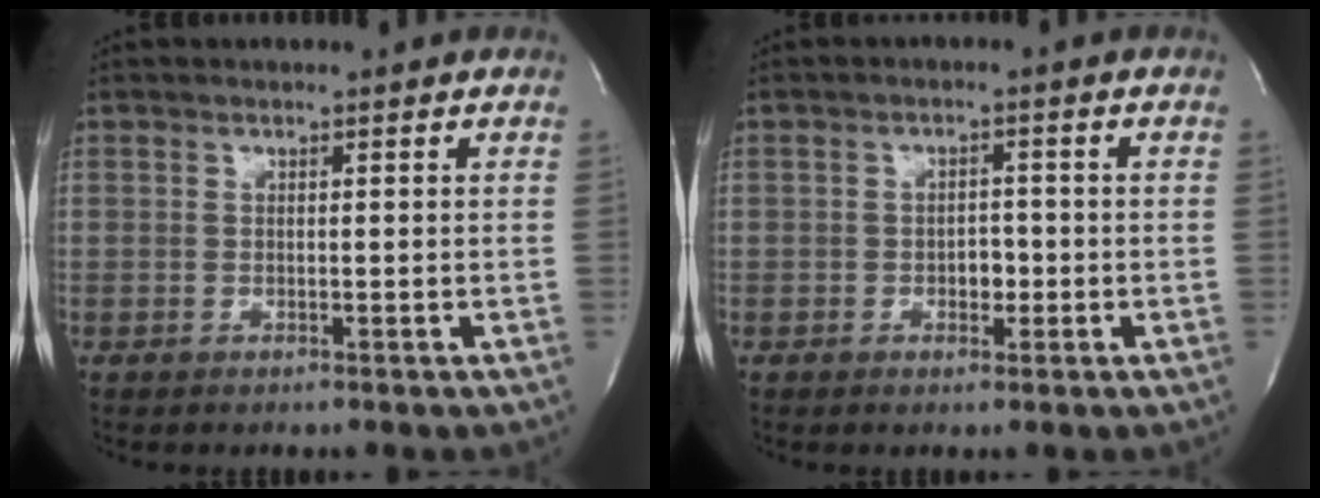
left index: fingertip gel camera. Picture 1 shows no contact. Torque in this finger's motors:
{"motor_torque": [0.05, -0.01, 0.04, 0.00]}